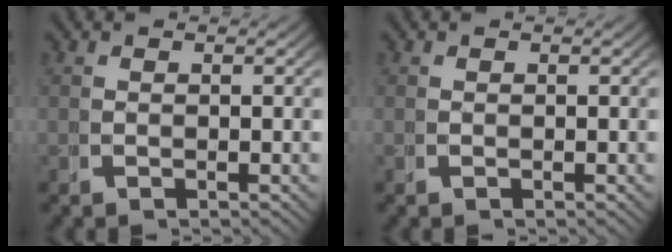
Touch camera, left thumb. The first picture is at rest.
{"total": 0.0}